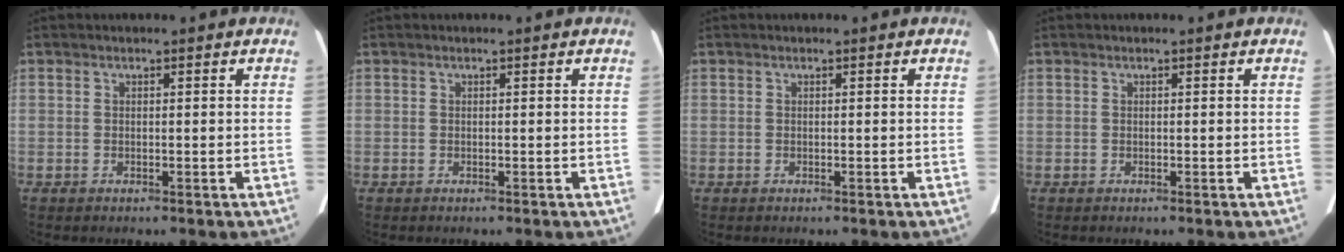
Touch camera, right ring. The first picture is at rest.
{"total": 0.0}
{"total": 0.0}
{"total": 0.0}